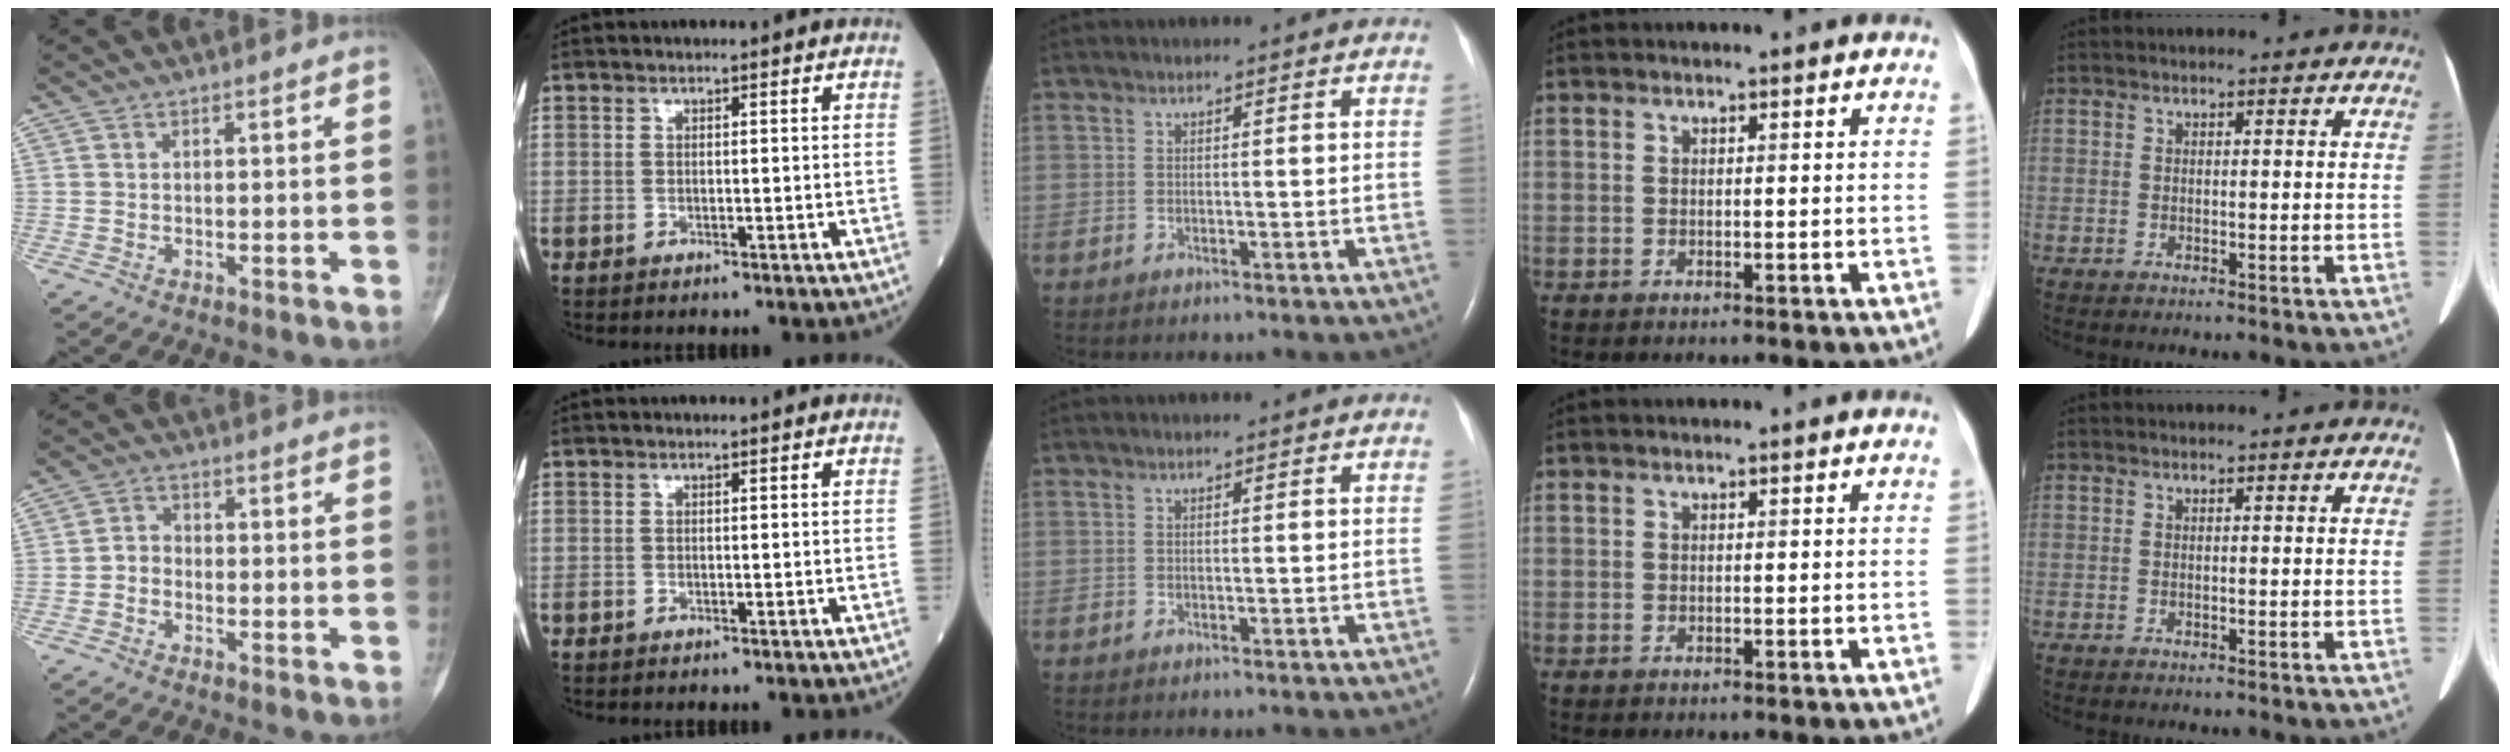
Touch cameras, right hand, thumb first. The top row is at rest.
{"thumb": {"total": 2.6, "force": [-0.9, 2.1, 1.3], "torque": [-0.007, 0.008, -0.029]}}